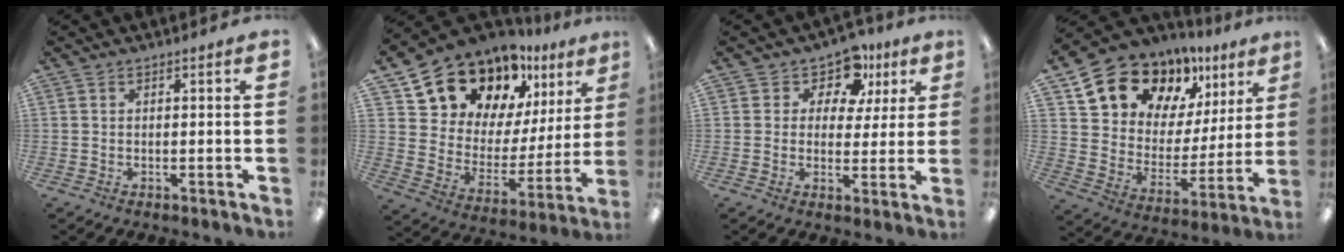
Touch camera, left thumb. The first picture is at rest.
{"total": 15.6, "force": [13.8, 6.6, 3.1], "torque": [-0.088, -0.116, 0.252]}
{"total": 8.5, "force": [5.2, 5.9, 3.2], "torque": [-0.056, -0.034, 0.094]}
{"total": 14.0, "force": [11.7, 7.1, 3.0], "torque": [-0.087, -0.097, 0.219]}